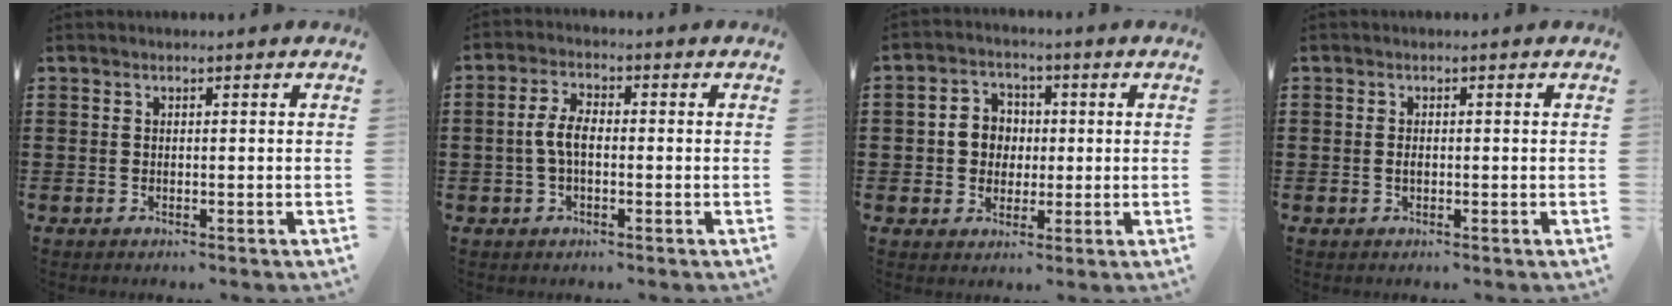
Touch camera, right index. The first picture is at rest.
{"total": 4.3, "force": [-0.5, 1.6, 4.0], "torque": [-0.088, -0.001, -0.014]}
{"total": 4.5, "force": [0.0, 4.3, 1.5], "torque": [-0.041, 0.015, -0.002]}
{"total": 0.9, "force": [-0.1, 0.4, 0.8], "torque": [-0.019, -0.001, -0.002]}